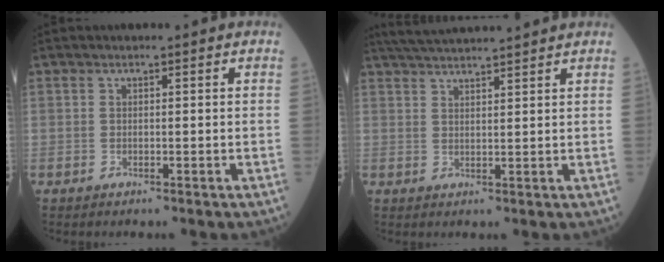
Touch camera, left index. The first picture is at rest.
{"total": 9.2, "force": [8.5, -0.5, 3.3], "torque": [-0.061, 0.033, 0.132]}